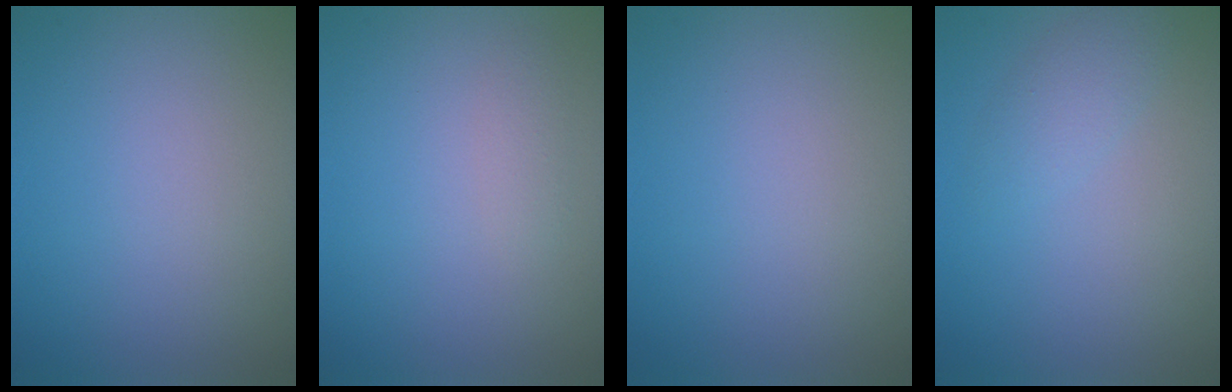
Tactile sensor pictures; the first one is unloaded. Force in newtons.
{"total": 0.8, "press": 0.8, "slide": 0.0}
{"total": 0.0}
{"total": 1.6, "press": 1.6, "slide": 0.0}